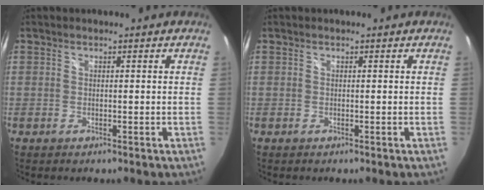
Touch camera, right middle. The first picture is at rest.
{"total": 0.0}